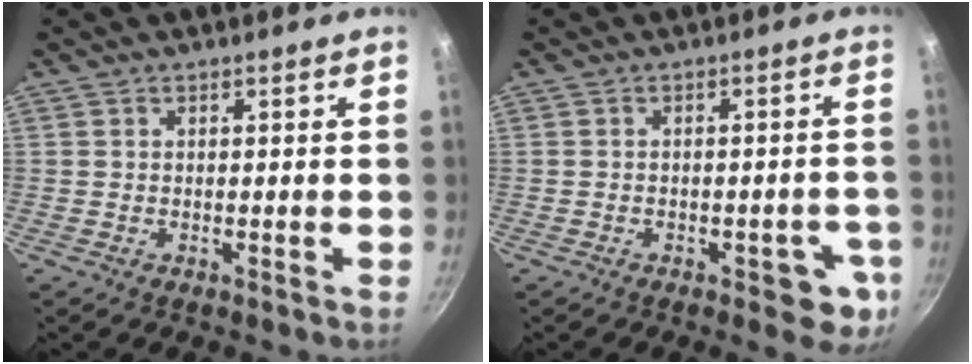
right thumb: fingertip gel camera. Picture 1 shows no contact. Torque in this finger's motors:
{"motor_torque": [0.84, 1.12, -0.22, 0.17, 0.13]}